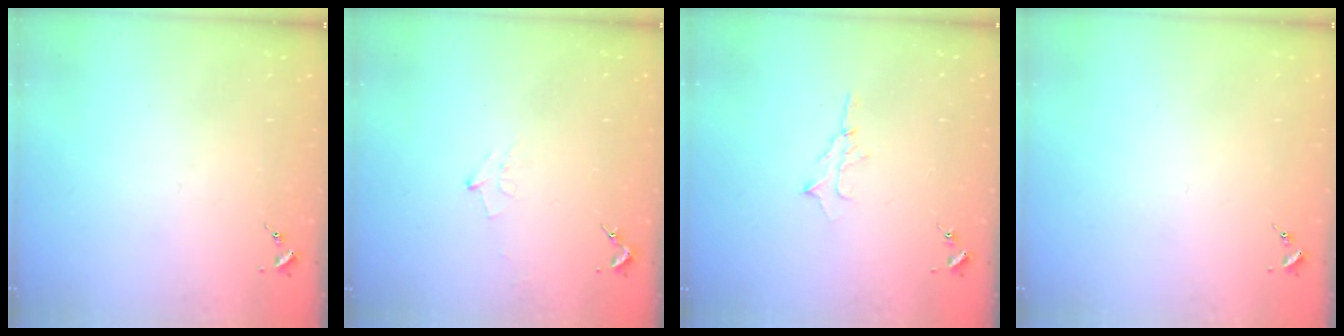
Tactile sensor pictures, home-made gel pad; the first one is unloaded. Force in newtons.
{"total": 5.3, "press": 5.2, "slide": 1.0}
{"total": 5.2, "press": 5.1, "slide": 0.6}
{"total": 0.0}